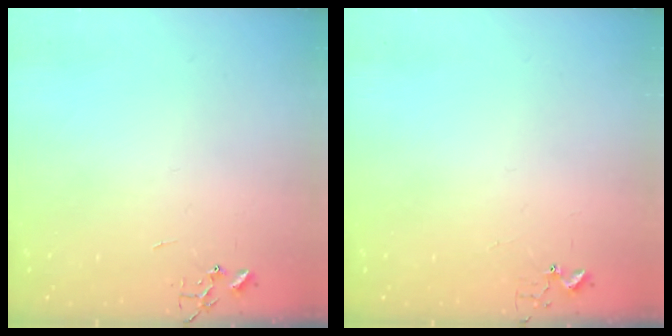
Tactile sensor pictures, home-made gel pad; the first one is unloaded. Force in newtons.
{"total": 2.7, "press": 2.7, "slide": 0.2}